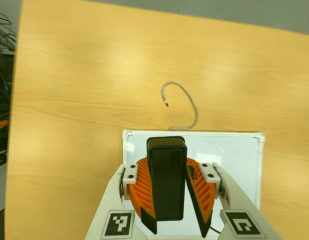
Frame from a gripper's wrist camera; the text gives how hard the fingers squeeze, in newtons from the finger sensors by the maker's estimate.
{"total": 10.9, "left": 10.3, "right": 11.4}